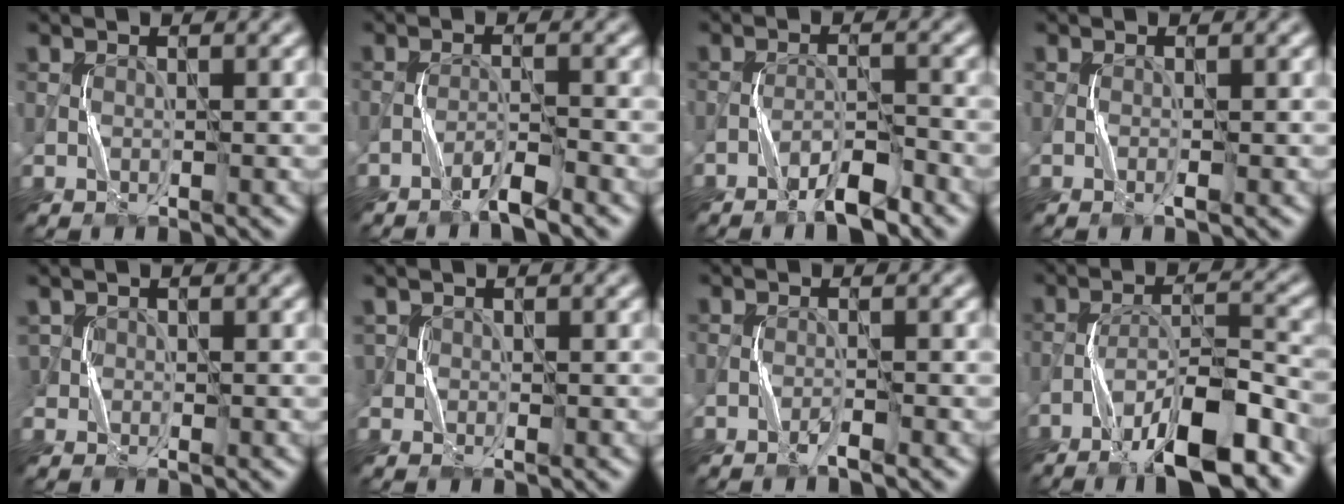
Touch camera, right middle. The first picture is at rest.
{"total": 2.5, "force": [-2.0, 0.1, 1.6], "torque": [-0.028, 0.007, -0.043]}
{"total": 3.5, "force": [-2.6, 0.6, 2.2], "torque": [-0.041, 0.008, -0.051]}
{"total": 0.7, "force": [-0.3, 0.0, 0.6], "torque": [-0.015, 0.000, -0.007]}
{"total": 1.6, "force": [0.4, 1.3, 0.8], "torque": [-0.018, 0.003, 0.007]}
{"total": 1.3, "force": [0.3, 1.1, 0.7], "torque": [-0.013, 0.002, 0.005]}
{"total": 1.1, "force": [-0.9, 0.0, 0.7], "torque": [-0.015, 0.005, -0.020]}
{"total": 9.4, "force": [-6.2, 2.1, 6.8], "torque": [-0.109, 0.013, -0.105]}